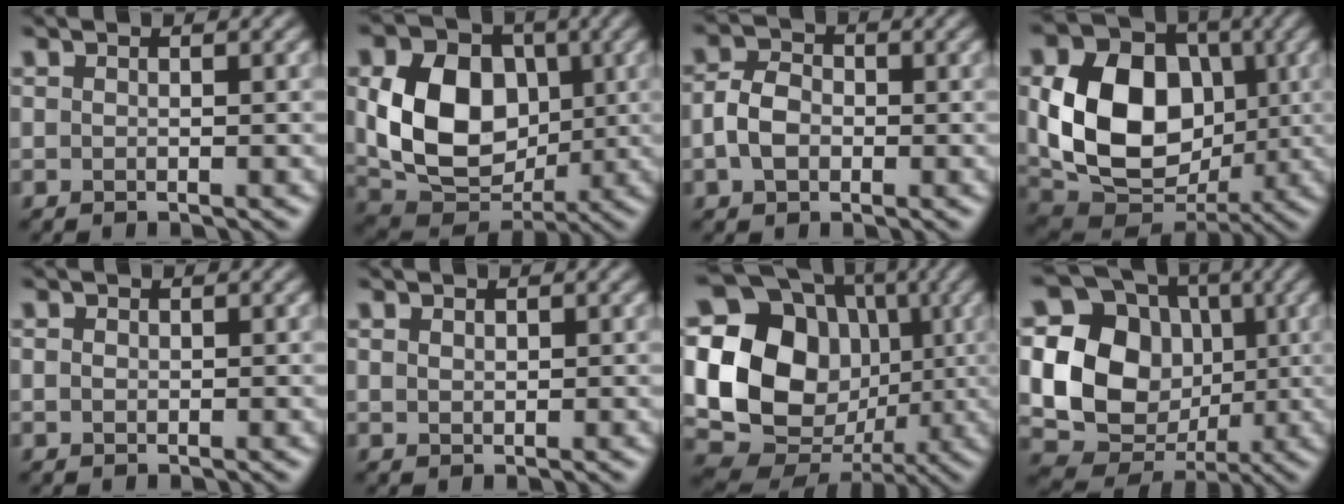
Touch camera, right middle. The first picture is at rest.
{"total": 9.9, "force": [0.9, 7.4, 6.6], "torque": [-0.135, -0.008, 0.018]}
{"total": 3.4, "force": [-0.6, 2.5, 2.2], "torque": [-0.047, 0.002, -0.017]}
{"total": 11.4, "force": [0.5, 8.5, 7.6], "torque": [-0.149, -0.006, 0.013]}
{"total": 0.7, "force": [0.1, 0.6, 0.4], "torque": [-0.007, -0.001, 0.001]}
{"total": 0.9, "force": [0.5, 0.6, 0.4], "torque": [-0.008, -0.002, 0.010]}
{"total": 19.0, "force": [1.5, 16.6, 9.1], "torque": [-0.196, 0.011, 0.004]}
{"total": 15.6, "force": [0.8, 14.0, 6.9], "torque": [-0.164, 0.013, -0.002]}